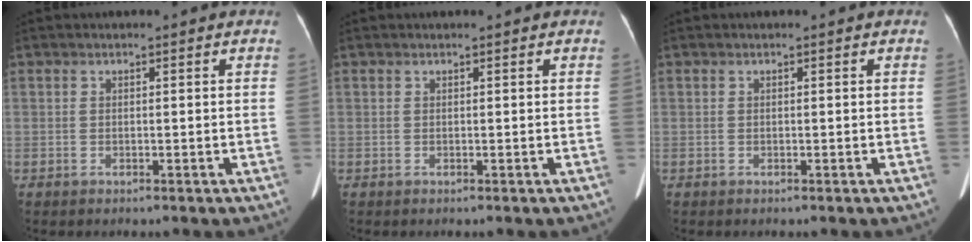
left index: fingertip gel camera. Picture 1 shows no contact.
{"total": 1.1, "force": [0.9, 0.0, 0.5], "torque": [-0.009, 0.003, 0.011]}
{"total": 0.0}